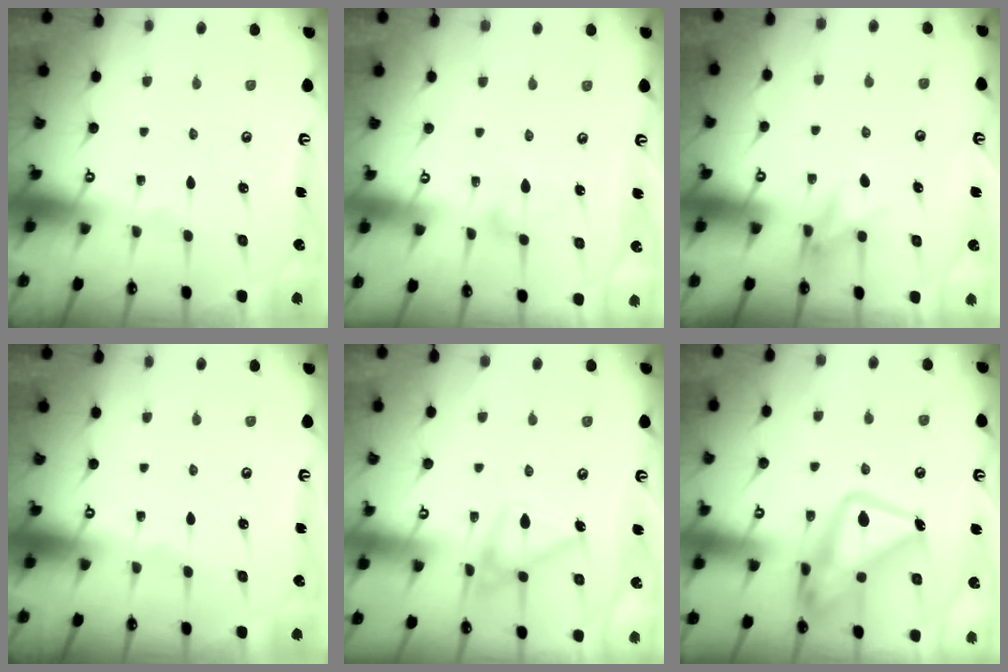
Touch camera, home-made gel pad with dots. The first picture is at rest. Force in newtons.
{"total": 6.6, "press": 6.6, "slide": 0.3}
{"total": 8.5, "press": 8.4, "slide": 1.1}
{"total": 0.0}
{"total": 16.0, "press": 16.0, "slide": 1.0}
{"total": 17.7, "press": 17.6, "slide": 1.6}